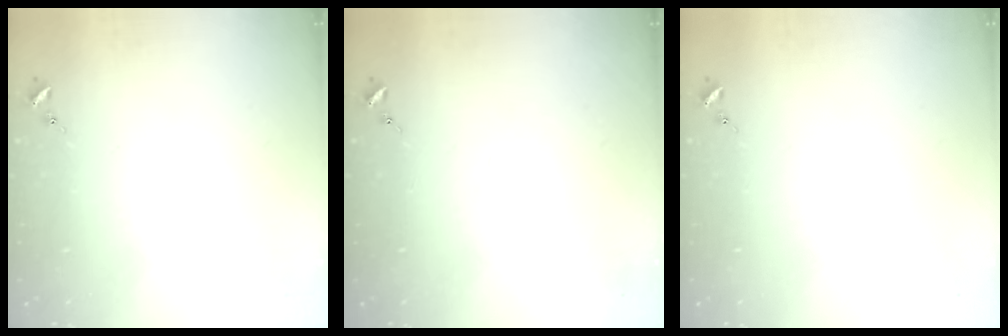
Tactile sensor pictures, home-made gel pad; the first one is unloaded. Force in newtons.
{"total": 0.0}
{"total": 0.0}